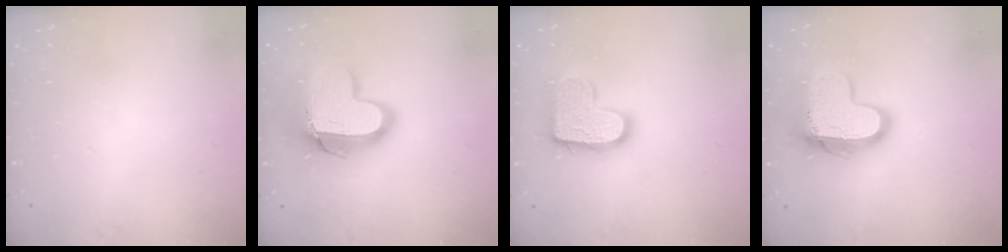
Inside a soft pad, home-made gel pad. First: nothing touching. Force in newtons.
{"total": 16.2, "press": 16.2, "slide": 1.4}
{"total": 14.2, "press": 14.2, "slide": 0.8}
{"total": 15.1, "press": 15.0, "slide": 1.2}